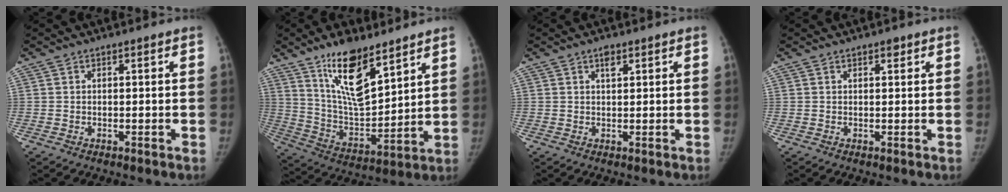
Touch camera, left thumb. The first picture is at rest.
{"total": 16.1, "force": [10.5, 5.8, 10.8], "torque": [-0.158, -0.068, 0.203]}
{"total": 2.0, "force": [1.2, 1.0, 1.3], "torque": [-0.015, -0.005, 0.019]}
{"total": 1.3, "force": [0.9, 0.6, 0.8], "torque": [-0.004, -0.003, 0.011]}